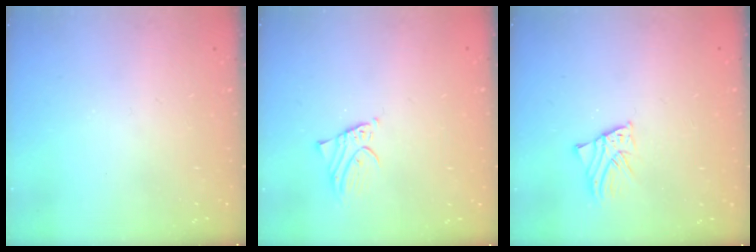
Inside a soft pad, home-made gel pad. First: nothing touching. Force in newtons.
{"total": 2.1, "press": 2.1, "slide": 0.1}
{"total": 2.1, "press": 2.1, "slide": 0.2}